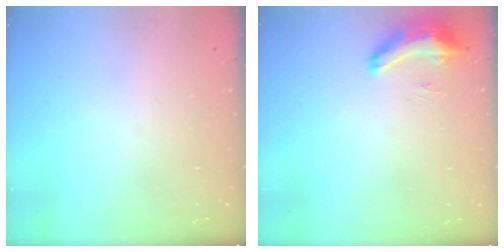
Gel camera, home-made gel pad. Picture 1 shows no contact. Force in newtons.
{"total": 9.2, "press": 8.6, "slide": 3.1}